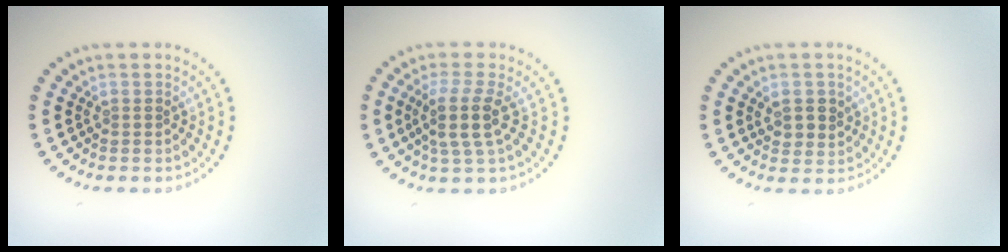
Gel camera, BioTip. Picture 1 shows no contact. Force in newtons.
{"total": 3.6, "press": 2.9, "slide": 2.1}
{"total": 2.3, "press": 2.2, "slide": 0.7}